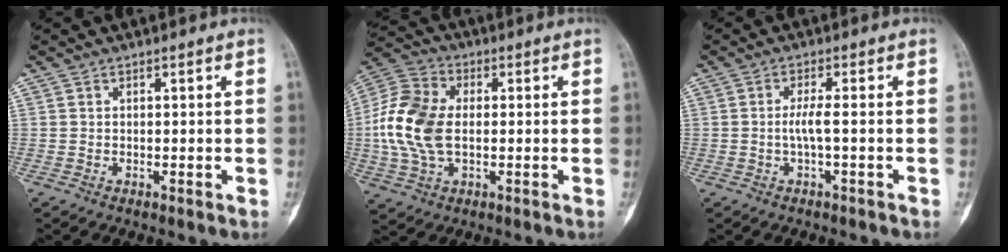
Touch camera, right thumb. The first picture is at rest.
{"total": 14.3, "force": [-0.1, 8.9, 11.2], "torque": [-0.240, 0.018, -0.005]}
{"total": 2.9, "force": [-0.5, 0.1, 2.9], "torque": [-0.067, 0.003, -0.012]}